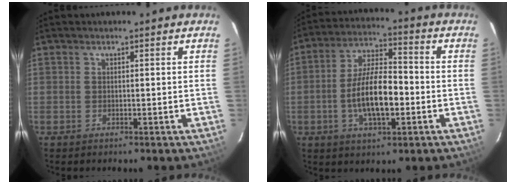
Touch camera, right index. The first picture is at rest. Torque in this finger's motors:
{"motor_torque": [1.16, -0.52, 0.64, 0.18]}